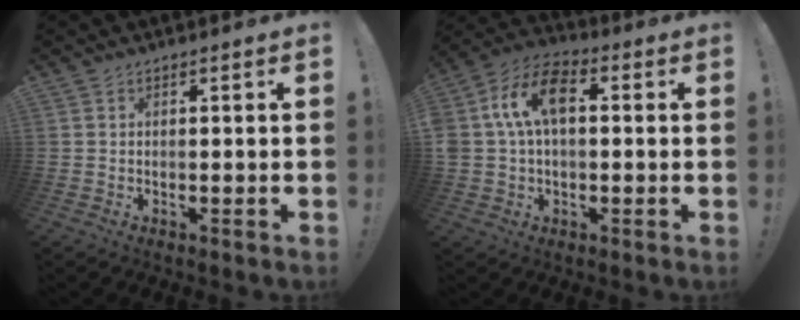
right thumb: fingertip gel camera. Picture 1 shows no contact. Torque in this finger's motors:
{"motor_torque": [1.59, 1.60, 0.66, 0.06, 0.24]}